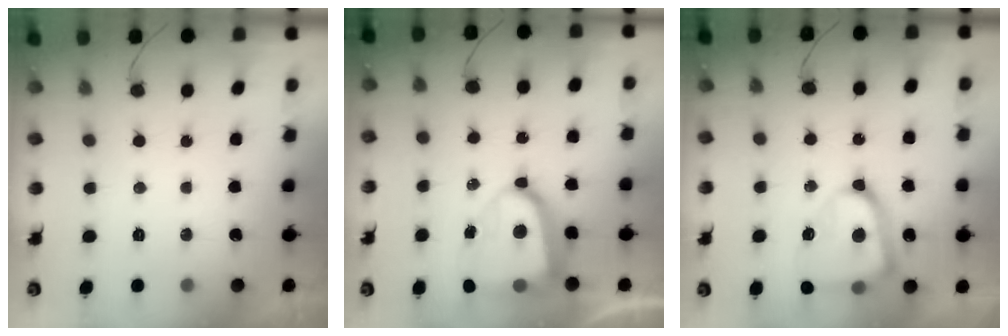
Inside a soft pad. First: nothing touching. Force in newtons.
{"total": 16.0, "press": 15.9, "slide": 1.9}
{"total": 18.1, "press": 18.1, "slide": 1.7}